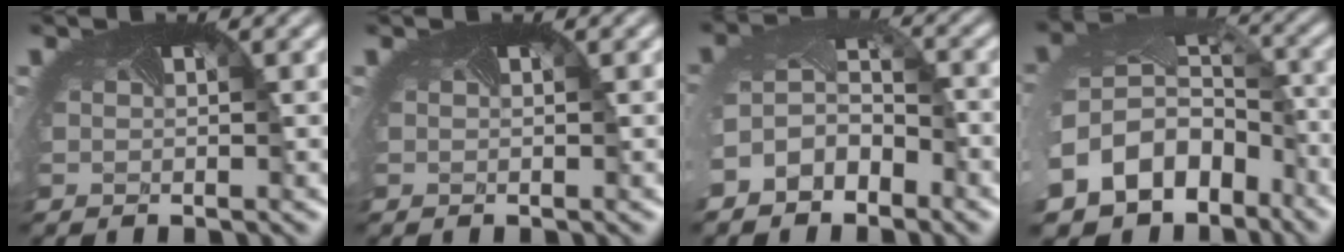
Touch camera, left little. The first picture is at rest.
{"total": 0.0}
{"total": 4.0, "force": [-2.3, 2.6, 2.0], "torque": [-0.057, -0.004, -0.049]}
{"total": 15.7, "force": [-8.4, 12.0, 5.8], "torque": [-0.152, -0.052, -0.119]}